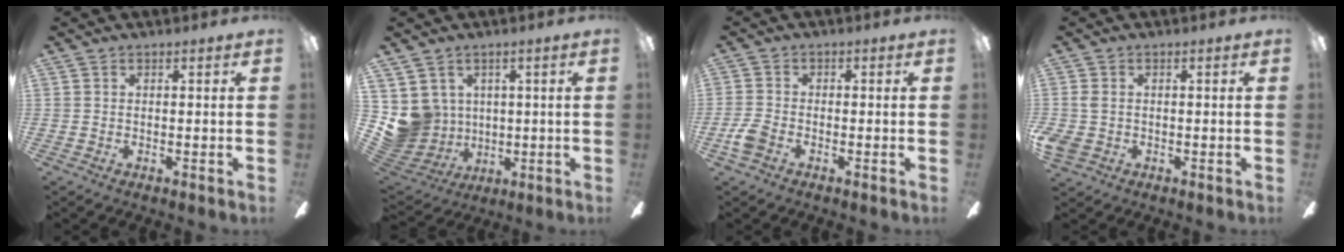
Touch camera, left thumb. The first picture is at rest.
{"total": 8.7, "force": [1.1, 8.5, 1.3], "torque": [-0.078, -0.016, 0.029]}
{"total": 4.1, "force": [-2.0, 2.5, 2.6], "torque": [-0.059, 0.006, -0.040]}
{"total": 3.0, "force": [-0.8, 2.2, 1.9], "torque": [-0.049, 0.003, -0.019]}